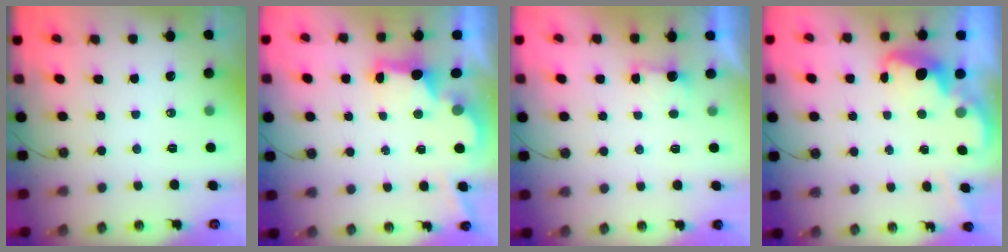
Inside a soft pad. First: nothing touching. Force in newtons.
{"total": 2.9, "press": 2.7, "slide": 0.9}
{"total": 1.6, "press": 1.4, "slide": 0.9}
{"total": 2.8, "press": 2.7, "slide": 0.8}